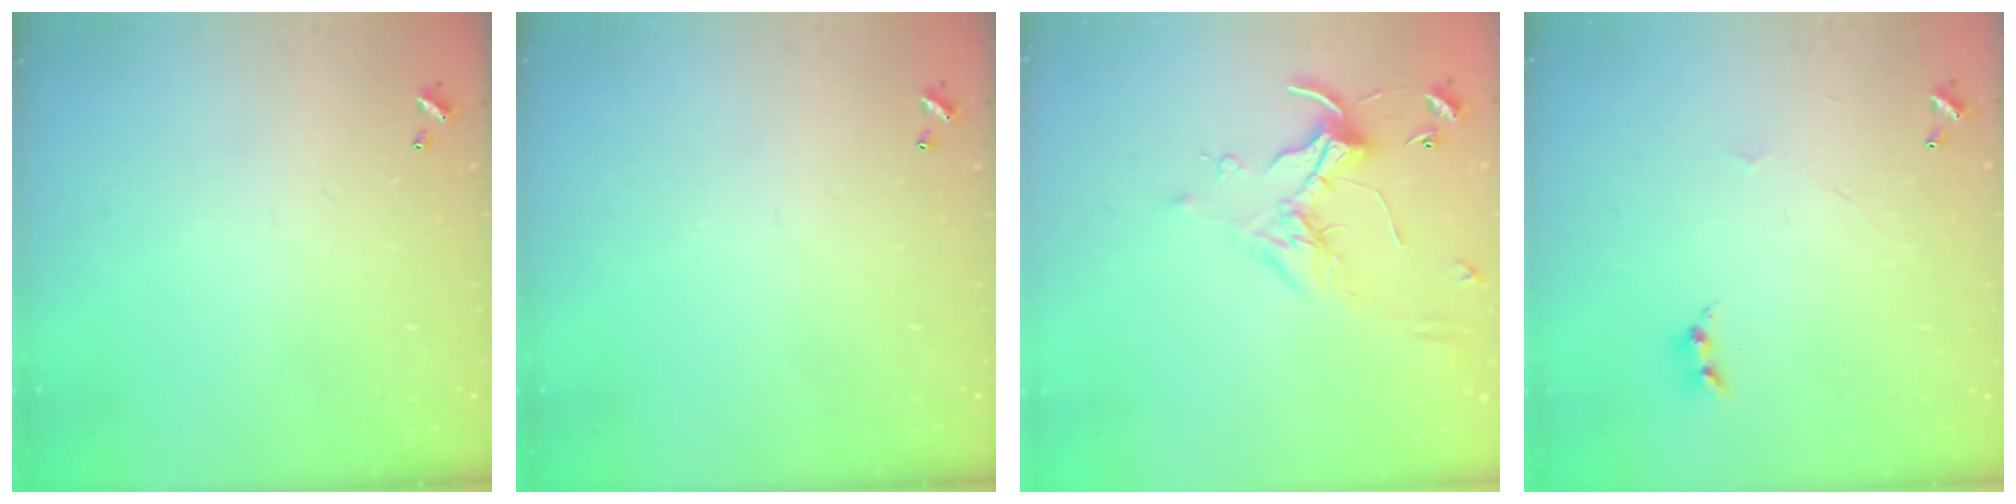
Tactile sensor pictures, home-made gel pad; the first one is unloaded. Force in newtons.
{"total": 0.0}
{"total": 0.5, "press": 0.4, "slide": 0.4}
{"total": 2.1, "press": 2.0, "slide": 0.5}